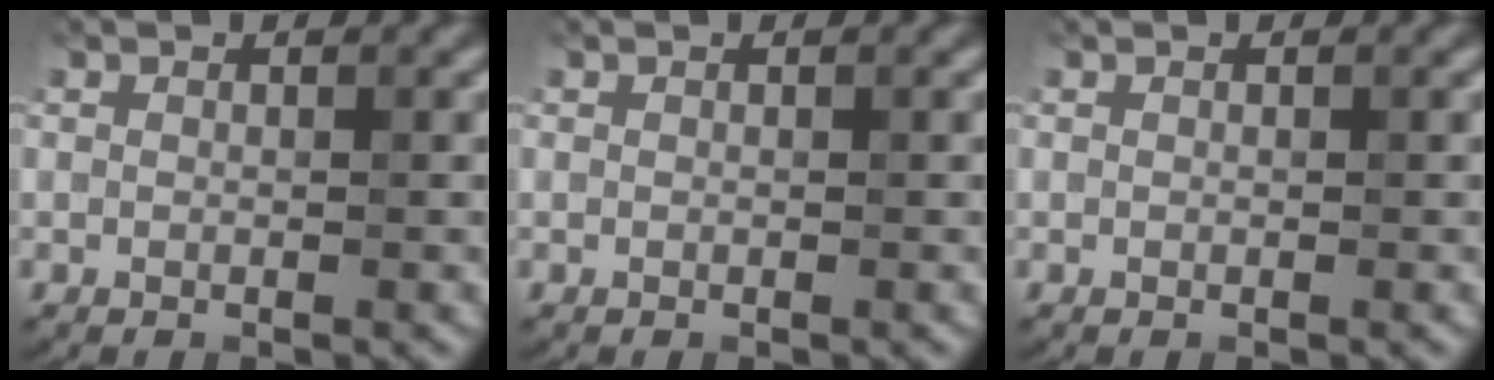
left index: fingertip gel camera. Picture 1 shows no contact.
{"total": 0.0}
{"total": 0.0}